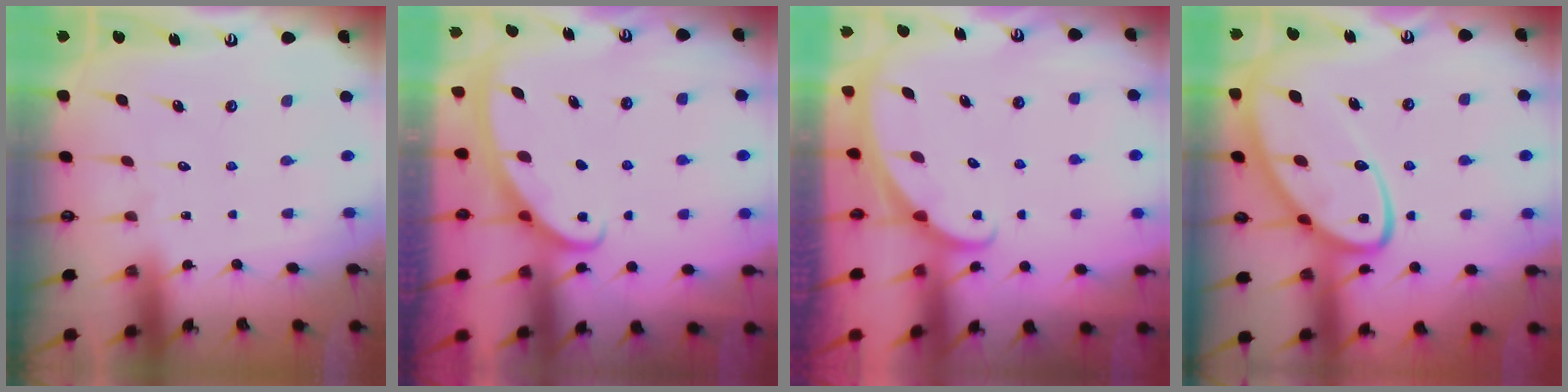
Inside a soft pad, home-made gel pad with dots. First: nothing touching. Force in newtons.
{"total": 2.8, "press": 2.8, "slide": 0.4}
{"total": 1.4, "press": 1.4, "slide": 0.0}
{"total": 17.8, "press": 17.8, "slide": 1.6}